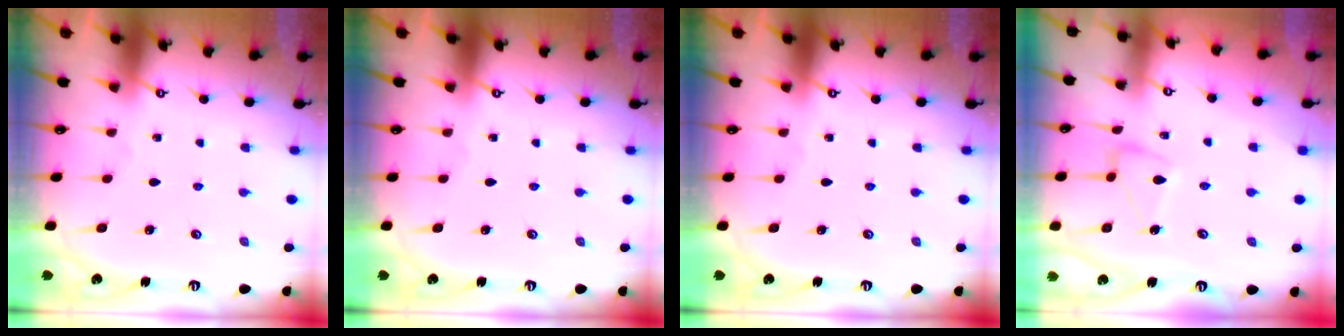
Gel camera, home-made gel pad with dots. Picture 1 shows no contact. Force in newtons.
{"total": 0.0}
{"total": 0.0}
{"total": 10.4, "press": 10.4, "slide": 0.5}